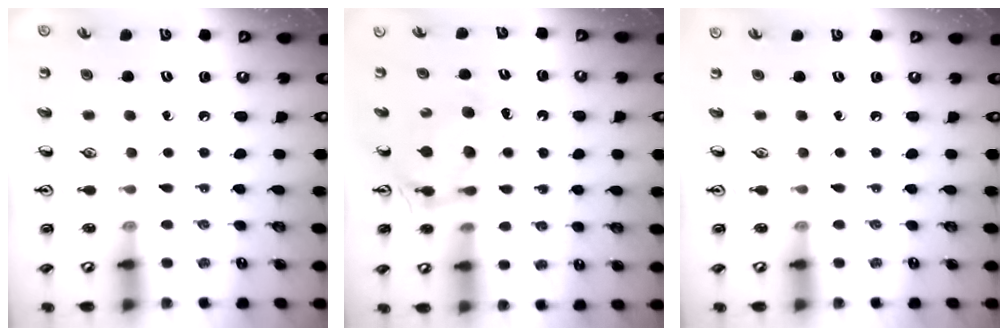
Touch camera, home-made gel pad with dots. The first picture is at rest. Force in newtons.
{"total": 8.8, "press": 8.8, "slide": 0.9}
{"total": 0.0}